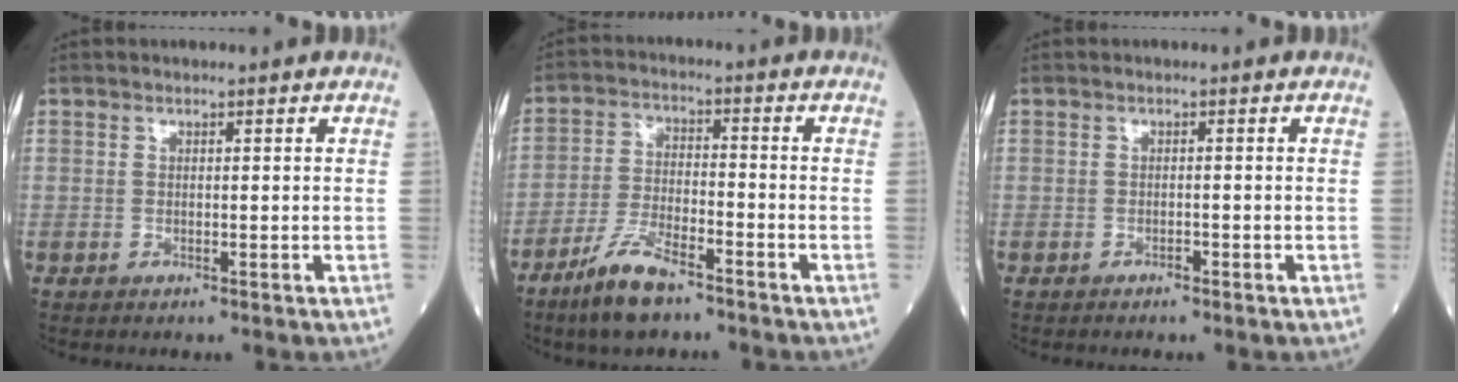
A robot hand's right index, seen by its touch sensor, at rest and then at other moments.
{"total": 8.3, "force": [-6.0, 1.9, 5.4], "torque": [-0.118, -0.012, -0.115]}
{"total": 0.6, "force": [-0.5, 0.2, 0.3], "torque": [-0.009, 0.001, -0.006]}